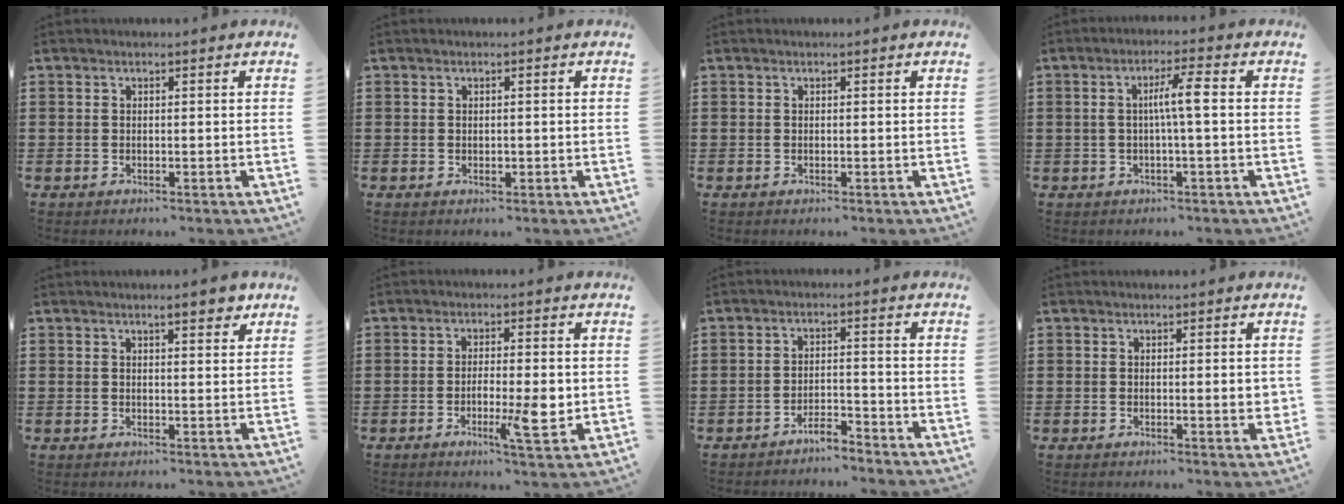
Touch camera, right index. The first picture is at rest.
{"total": 0.6, "force": [0.0, 0.4, 0.5], "torque": [-0.010, 0.002, -0.001]}
{"total": 0.0}
{"total": 4.4, "force": [0.0, 0.2, 4.4], "torque": [-0.082, 0.003, -0.006]}
{"total": 3.3, "force": [2.3, 0.7, 2.3], "torque": [-0.033, 0.000, 0.036]}
{"total": 6.8, "force": [-1.4, 1.5, 6.4], "torque": [-0.105, -0.009, -0.023]}
{"total": 3.2, "force": [-3.1, 0.2, 0.7], "torque": [-0.018, 0.001, -0.063]}
{"total": 2.2, "force": [0.1, 0.4, 2.2], "torque": [-0.040, -0.001, 0.002]}